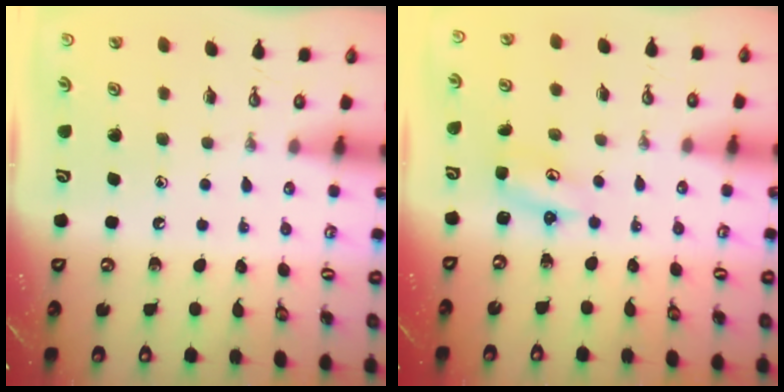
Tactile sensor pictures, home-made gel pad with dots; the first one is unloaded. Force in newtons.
{"total": 2.9, "press": 2.9, "slide": 0.3}